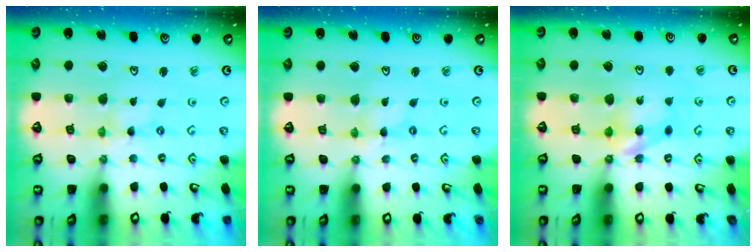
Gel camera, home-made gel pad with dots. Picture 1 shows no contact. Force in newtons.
{"total": 0.0}
{"total": 8.5, "press": 8.4, "slide": 0.5}